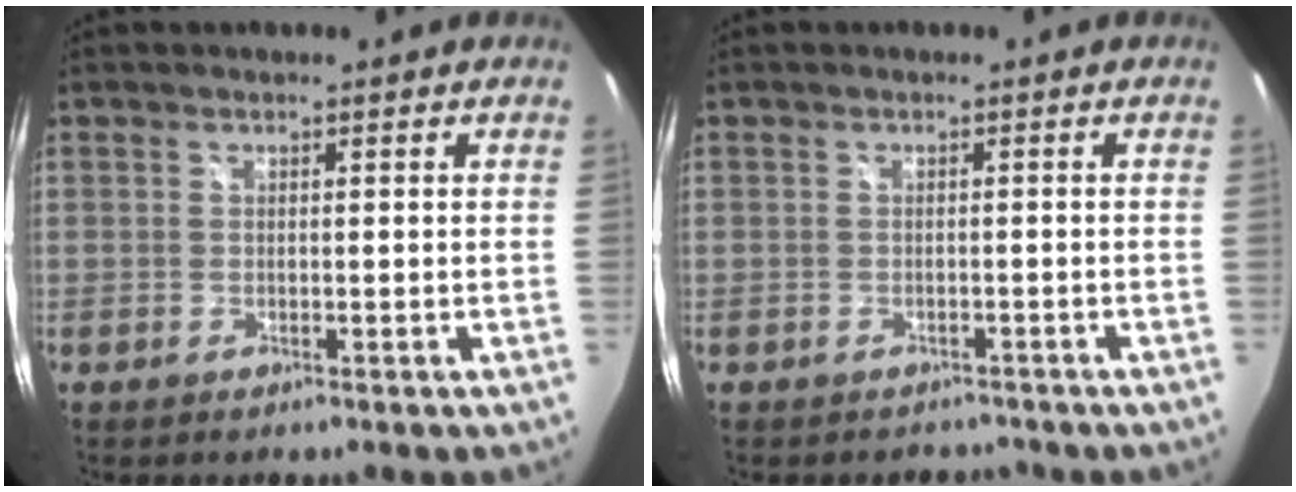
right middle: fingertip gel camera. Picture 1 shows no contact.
{"total": 2.9, "force": [-2.6, 1.3, 0.3], "torque": [-0.003, -0.003, -0.032]}